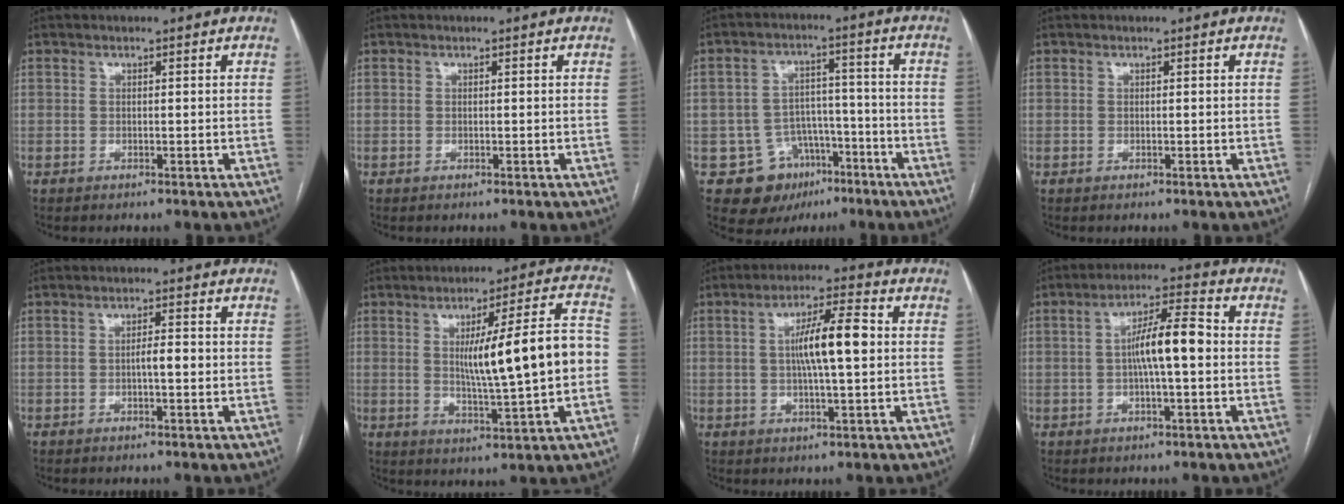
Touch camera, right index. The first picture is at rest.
{"total": 0.0}
{"total": 9.6, "force": [-5.0, 7.8, 2.6], "torque": [-0.035, 0.028, -0.065]}
{"total": 0.0}
{"total": 2.6, "force": [-0.4, 0.5, 2.6], "torque": [-0.042, 0.004, -0.007]}
{"total": 14.3, "force": [0.1, 0.8, 14.3], "torque": [-0.212, 0.015, 0.006]}
{"total": 8.9, "force": [0.8, 1.1, 8.8], "torque": [-0.156, 0.011, 0.010]}
{"total": 8.4, "force": [-0.1, 1.3, 8.3], "torque": [-0.151, 0.019, -0.007]}